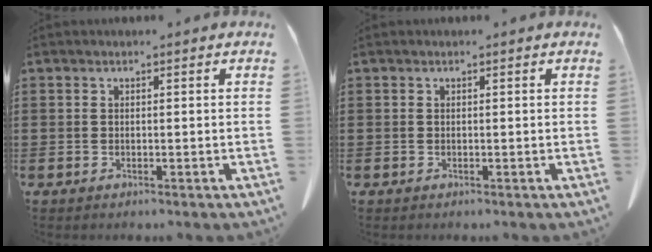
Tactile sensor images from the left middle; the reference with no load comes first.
{"total": 0.0}